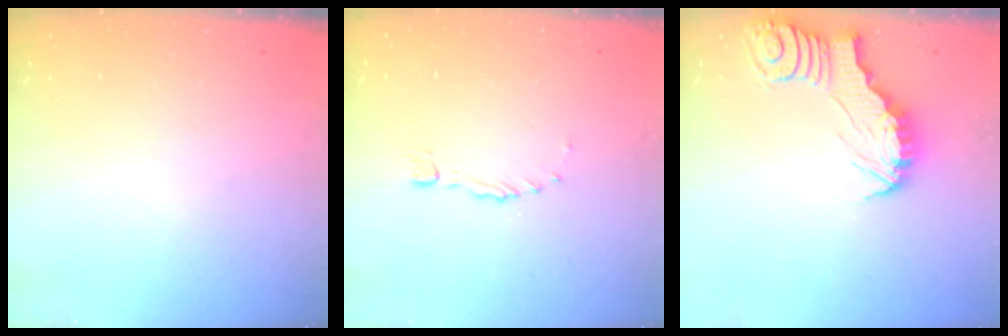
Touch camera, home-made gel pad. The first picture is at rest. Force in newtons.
{"total": 0.0}
{"total": 2.6, "press": 2.6, "slide": 0.2}